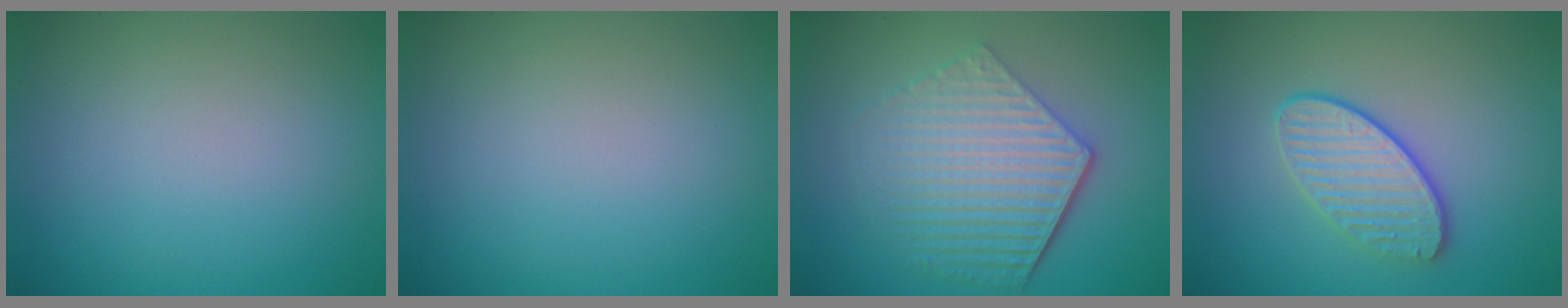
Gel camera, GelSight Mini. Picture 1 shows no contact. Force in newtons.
{"total": 0.0}
{"total": 6.2, "press": 4.5, "slide": 4.3}
{"total": 3.5, "press": 3.3, "slide": 1.3}